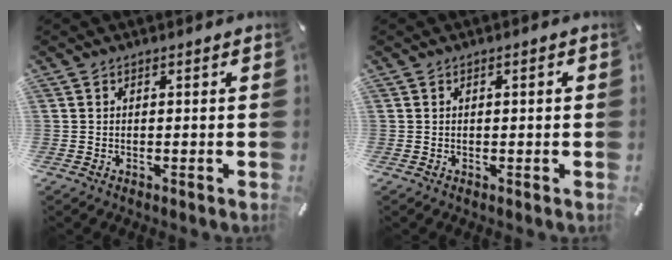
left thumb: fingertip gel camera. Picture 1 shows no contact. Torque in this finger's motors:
{"motor_torque": [-0.16, -0.08, -0.01, 0.16, 0.00]}